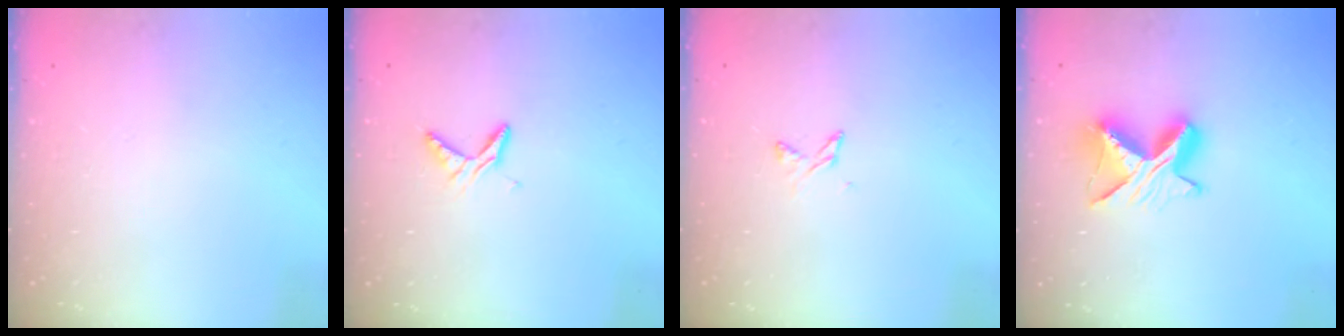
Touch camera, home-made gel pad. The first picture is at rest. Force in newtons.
{"total": 5.6, "press": 5.6, "slide": 0.4}
{"total": 2.5, "press": 2.5, "slide": 0.5}
{"total": 10.4, "press": 10.4, "slide": 0.5}